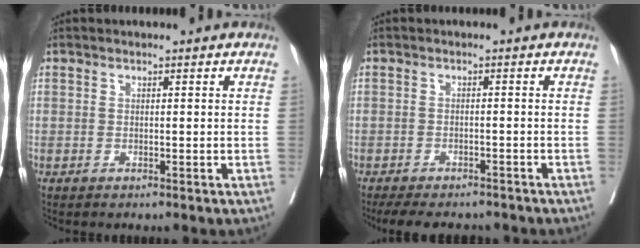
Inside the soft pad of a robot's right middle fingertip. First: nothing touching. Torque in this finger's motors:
{"motor_torque": [0.92, -0.91, 0.11, 0.03]}